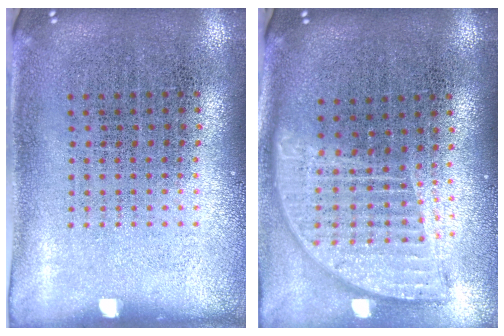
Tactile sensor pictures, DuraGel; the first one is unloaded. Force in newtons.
{"total": 1.9, "press": 1.5, "slide": 1.2}